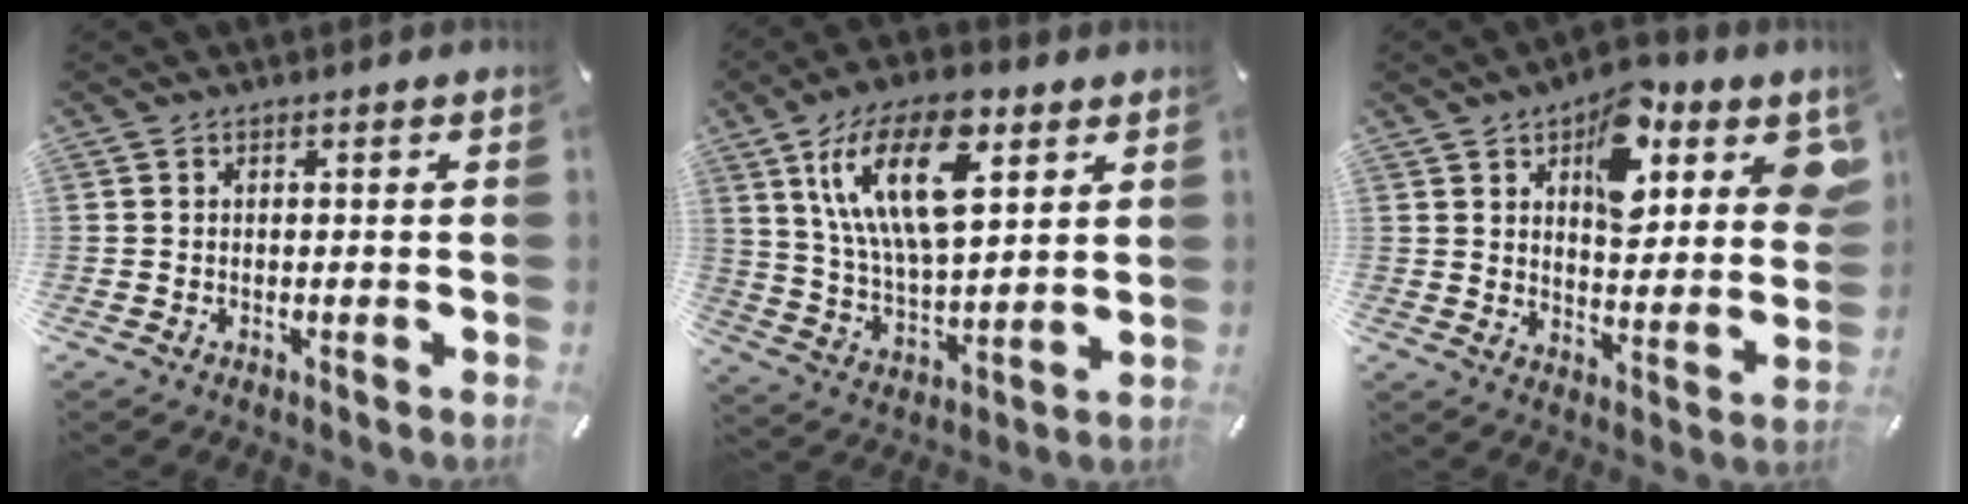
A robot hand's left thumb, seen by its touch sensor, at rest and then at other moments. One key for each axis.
{"total": 20.0, "fx": 9.4, "fy": 9.4, "fz": 14.9, "tx": -0.307, "ty": -0.022, "tz": 0.153}
{"total": 14.4, "fx": 7.9, "fy": 7.6, "fz": 9.4, "tx": -0.108, "ty": -0.046, "tz": 0.129}